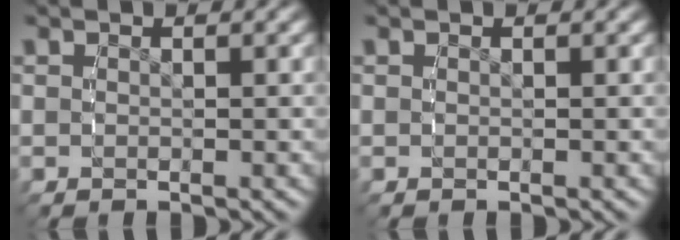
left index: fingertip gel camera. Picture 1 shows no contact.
{"total": 0.0}